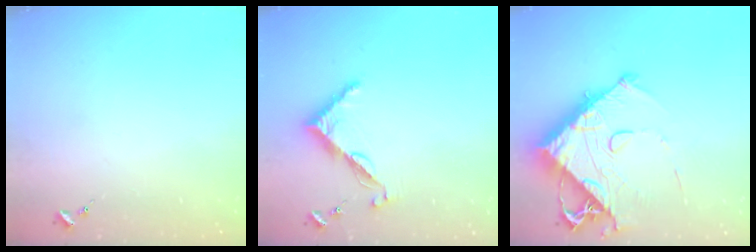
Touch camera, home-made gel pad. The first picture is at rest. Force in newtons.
{"total": 7.8, "press": 7.8, "slide": 0.6}
{"total": 14.7, "press": 14.6, "slide": 1.5}